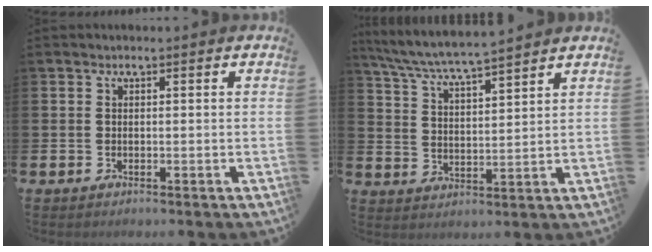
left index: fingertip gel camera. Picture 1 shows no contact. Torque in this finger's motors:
{"motor_torque": [0.64, -0.55, 0.23, 0.21]}